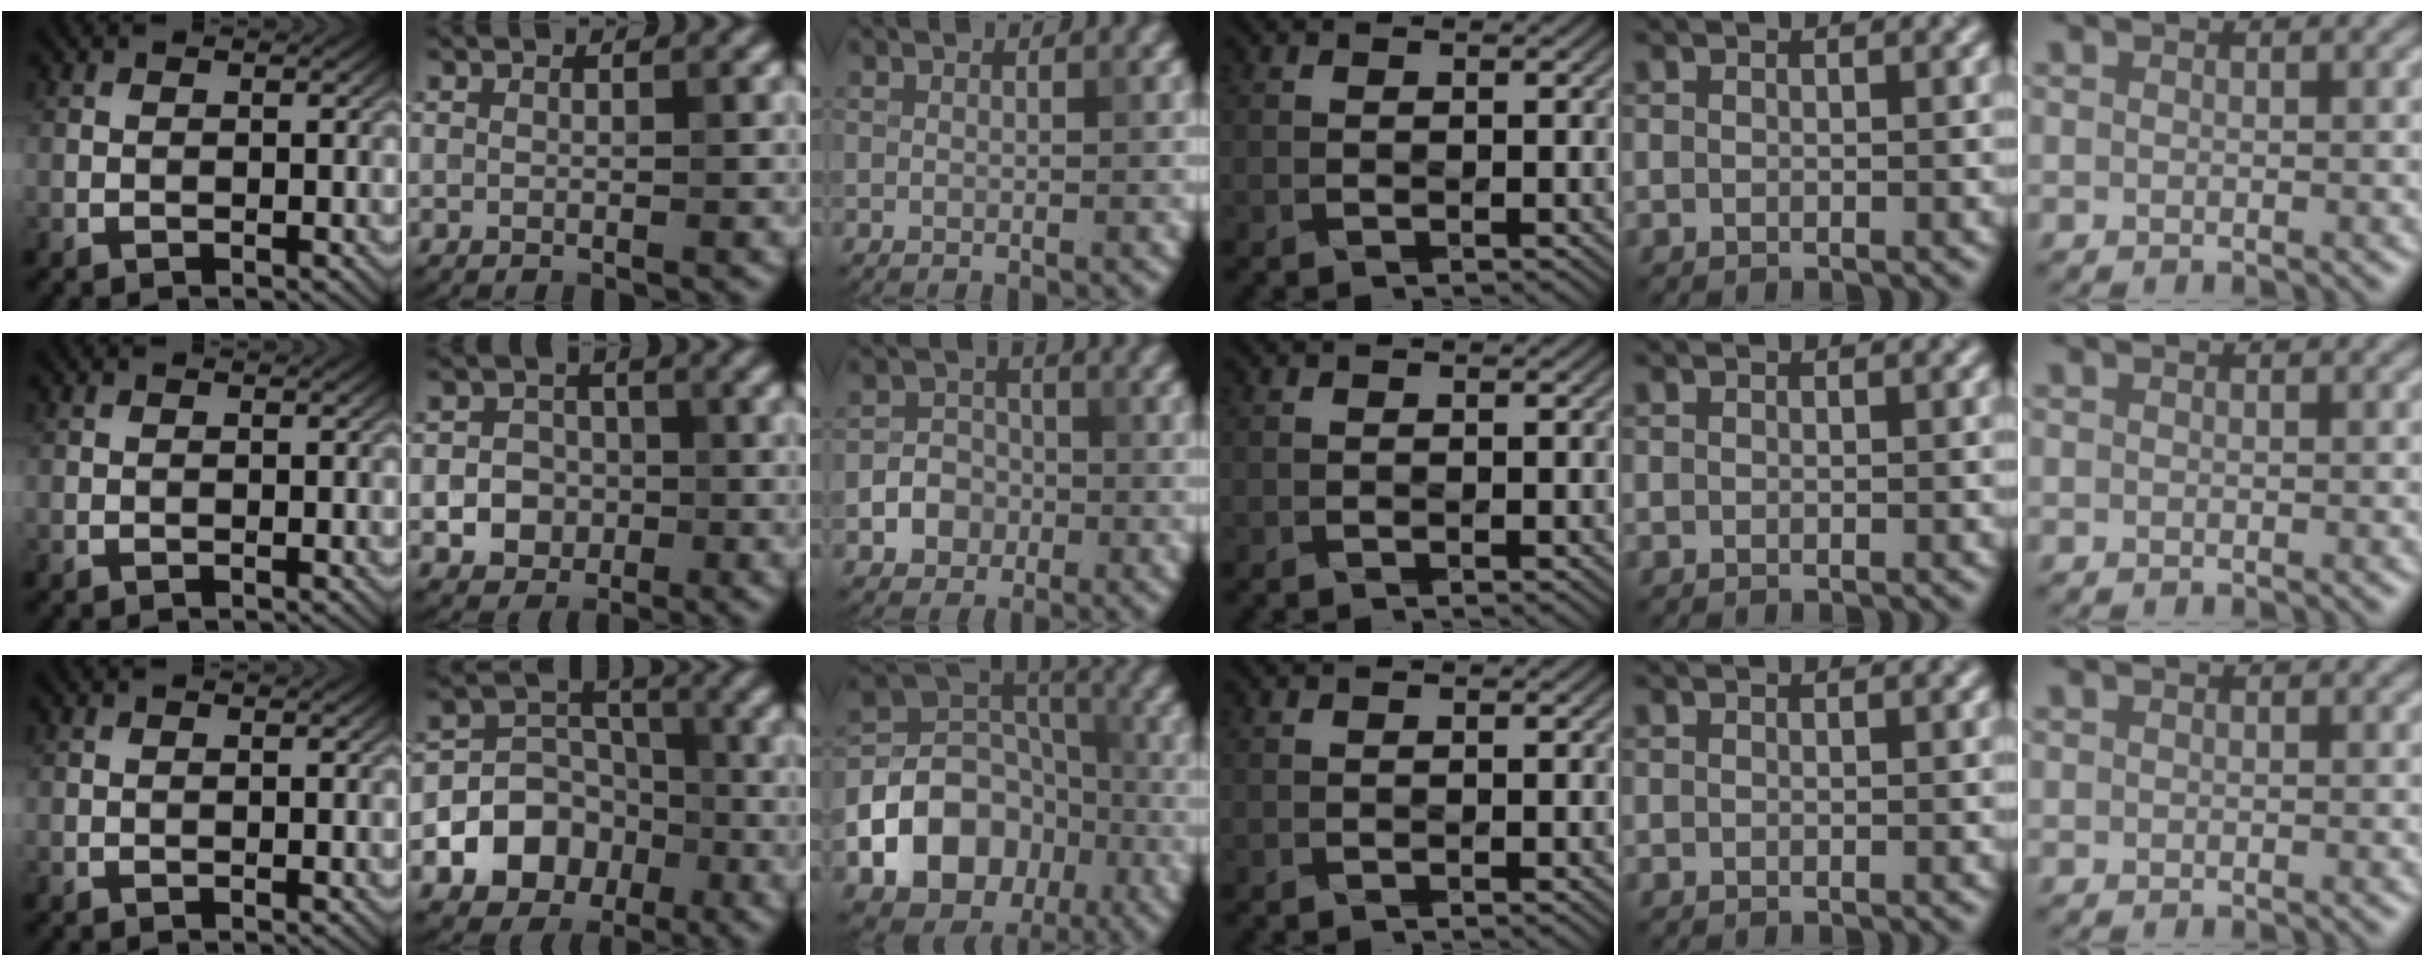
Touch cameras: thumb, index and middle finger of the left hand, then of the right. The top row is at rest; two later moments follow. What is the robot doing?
{"motion": "fold", "object": "origami paper"}